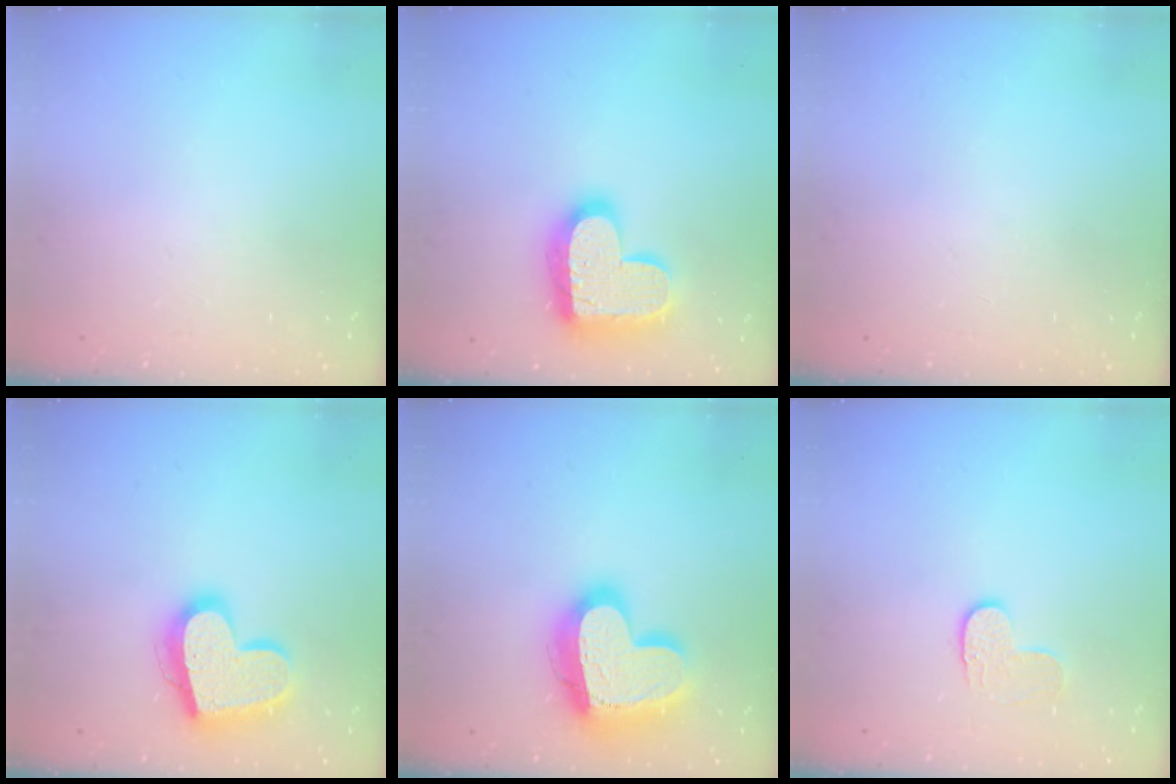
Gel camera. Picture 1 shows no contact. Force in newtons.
{"total": 18.7, "press": 18.7, "slide": 1.2}
{"total": 0.0}
{"total": 20.3, "press": 20.3, "slide": 1.5}
{"total": 22.7, "press": 22.6, "slide": 1.9}
{"total": 6.3, "press": 6.3, "slide": 0.4}